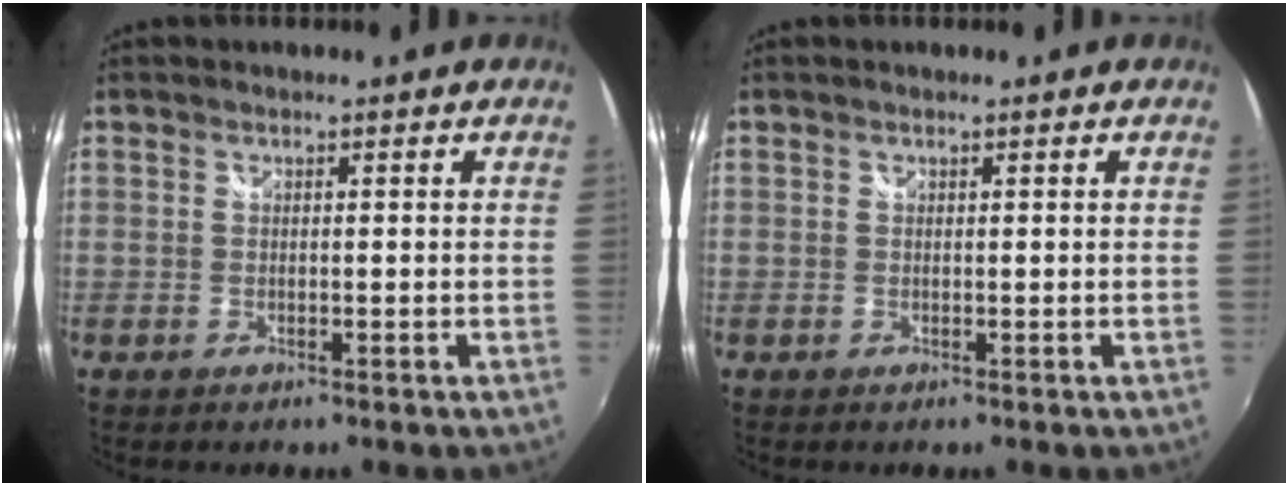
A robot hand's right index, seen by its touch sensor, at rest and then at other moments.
{"total": 0.0}